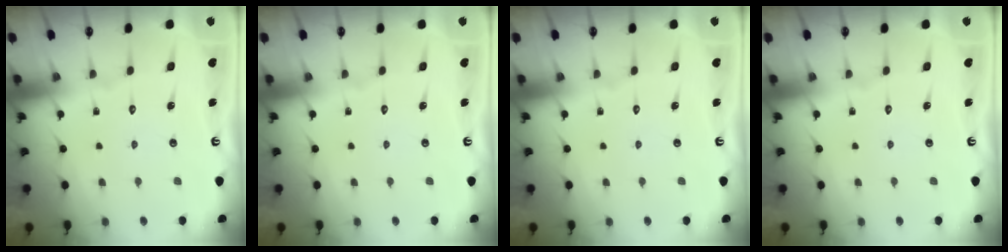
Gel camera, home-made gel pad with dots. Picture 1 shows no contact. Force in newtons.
{"total": 0.0}
{"total": 0.0}
{"total": 0.0}